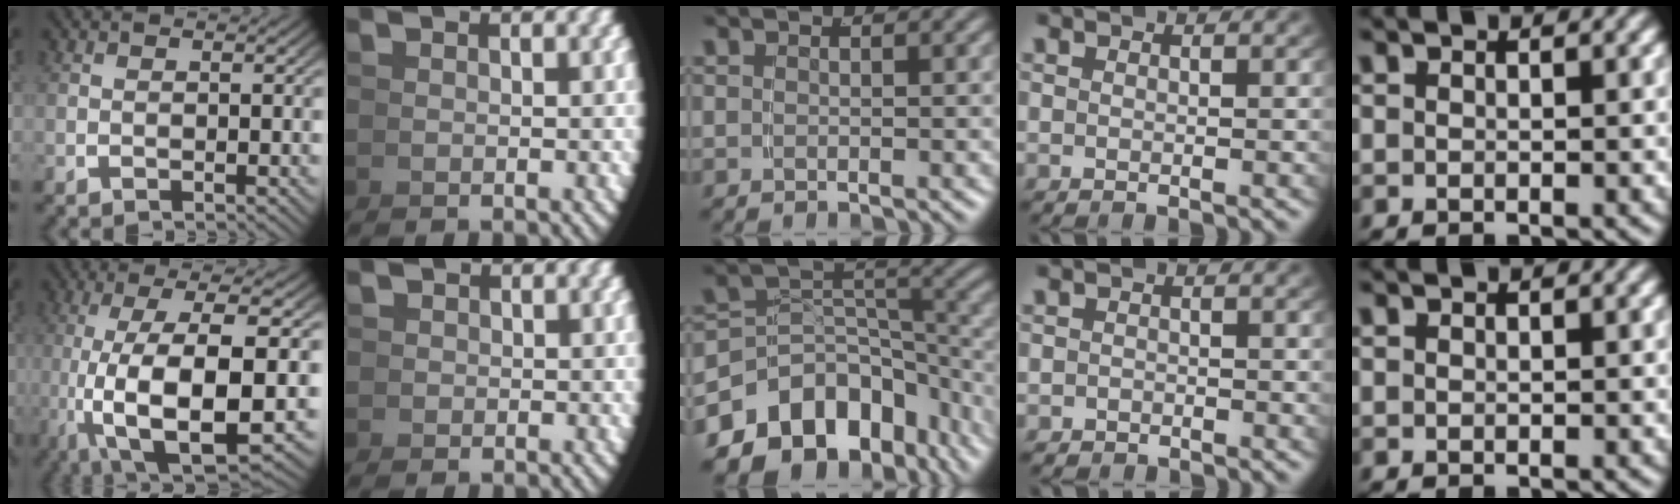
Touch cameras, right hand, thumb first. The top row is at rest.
{"thumb": {"total": 14.6, "force": [-2.5, 7.0, 12.5], "torque": [-0.285, -0.054, -0.005]}, "index": {"total": 2.1, "force": [0.6, 1.9, 0.4], "torque": [-0.009, -0.007, 0.013]}, "middle": {"total": 15.8, "force": [-7.9, 11.0, 8.1], "torque": [-0.148, -0.046, -0.114]}, "ring": {"total": 1.3, "force": [-1.1, 0.5, -0.4], "torque": [-0.001, -0.017, -0.011]}}